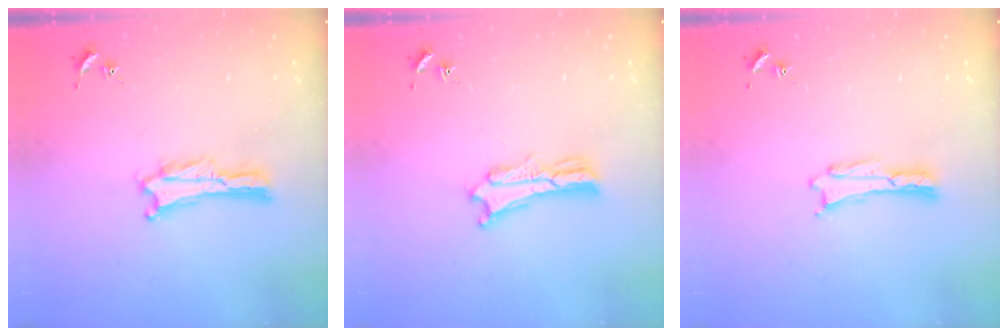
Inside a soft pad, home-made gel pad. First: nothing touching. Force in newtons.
{"total": 2.5, "press": 2.5, "slide": 0.2}
{"total": 0.0}